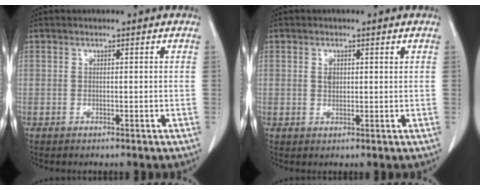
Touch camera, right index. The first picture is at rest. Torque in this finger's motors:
{"motor_torque": [-0.06, 0.17, 0.00, 0.01]}